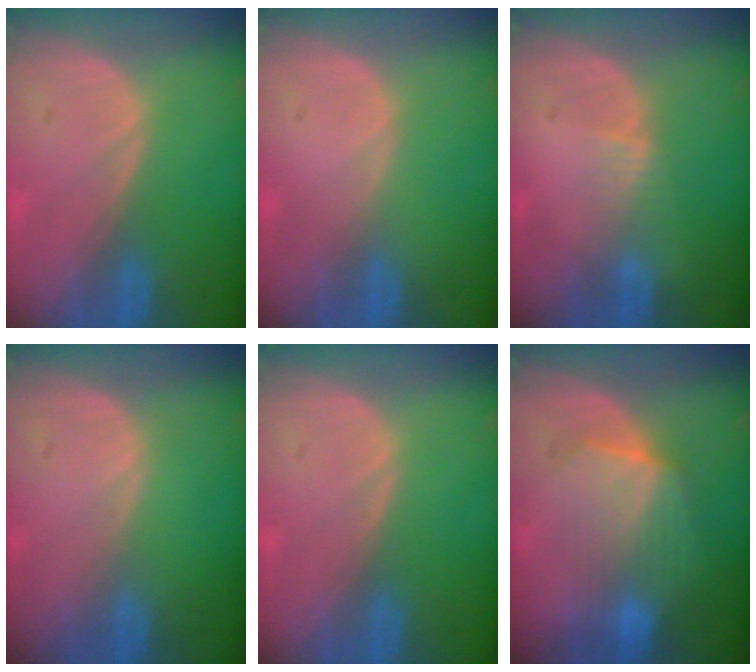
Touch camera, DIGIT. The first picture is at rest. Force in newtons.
{"total": 0.0}
{"total": 1.6, "press": 1.6, "slide": 0.3}
{"total": 0.0}
{"total": 0.0}
{"total": 6.9, "press": 6.9, "slide": 1.1}